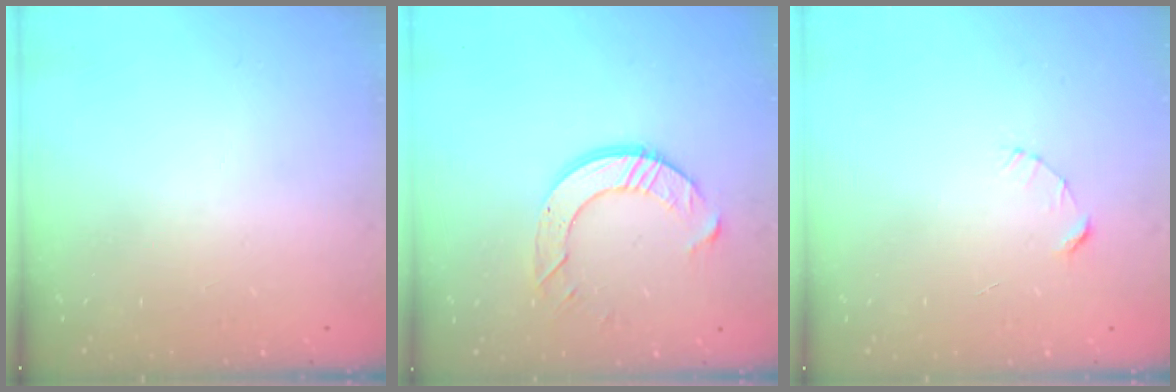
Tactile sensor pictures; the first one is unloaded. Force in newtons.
{"total": 9.1, "press": 9.0, "slide": 0.7}
{"total": 2.4, "press": 2.4, "slide": 0.2}